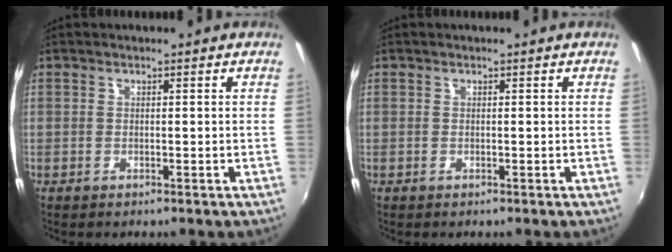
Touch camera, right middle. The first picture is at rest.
{"total": 0.0}